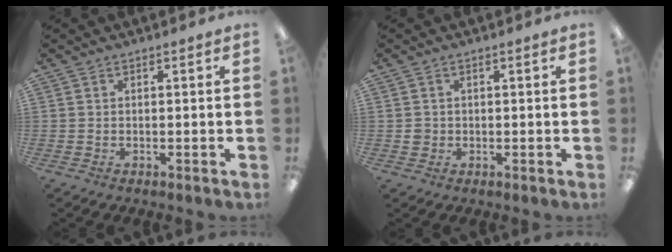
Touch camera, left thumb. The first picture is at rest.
{"total": 1.9, "force": [0.1, 1.8, 0.5], "torque": [-0.011, 0.005, 0.000]}